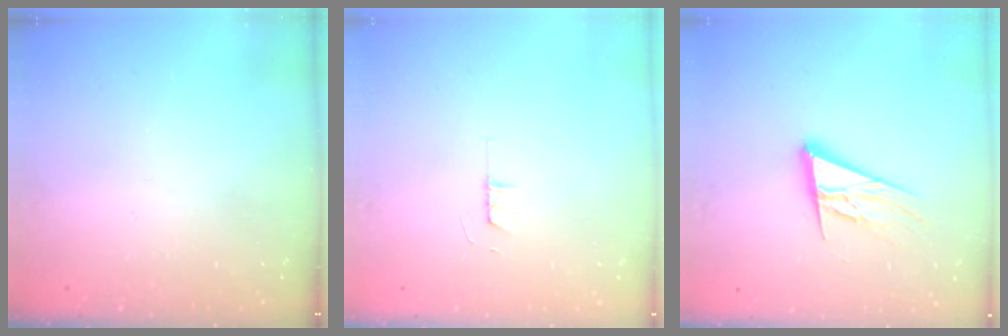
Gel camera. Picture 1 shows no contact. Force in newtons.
{"total": 4.0, "press": 4.0, "slide": 0.4}
{"total": 14.7, "press": 14.1, "slide": 4.0}